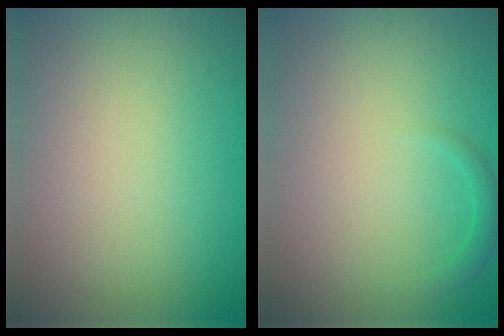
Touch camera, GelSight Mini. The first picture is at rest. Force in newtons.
{"total": 1.2, "press": 1.1, "slide": 0.2}